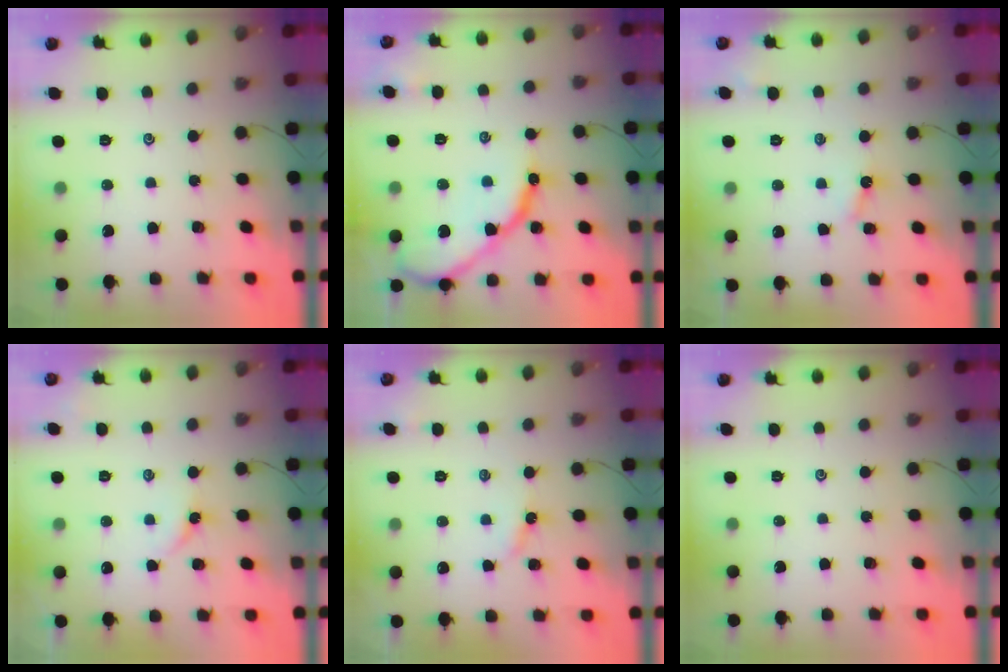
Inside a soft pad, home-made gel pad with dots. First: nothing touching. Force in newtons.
{"total": 13.3, "press": 13.3, "slide": 1.3}
{"total": 3.8, "press": 3.7, "slide": 0.4}
{"total": 3.4, "press": 3.4, "slide": 0.6}
{"total": 4.0, "press": 4.0, "slide": 0.2}
{"total": 0.0}